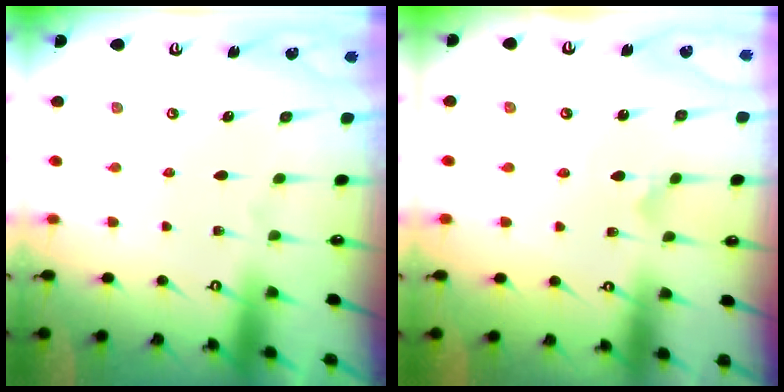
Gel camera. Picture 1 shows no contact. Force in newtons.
{"total": 4.9, "press": 4.8, "slide": 0.4}